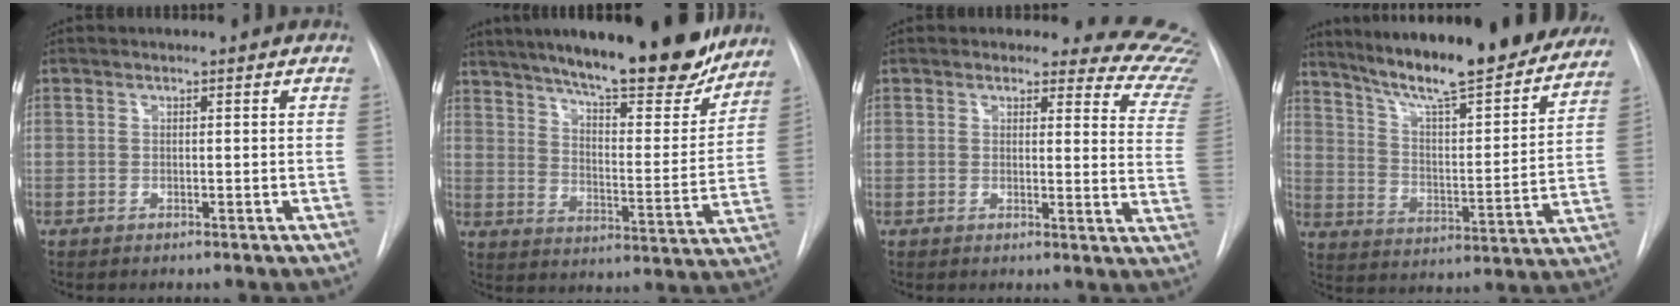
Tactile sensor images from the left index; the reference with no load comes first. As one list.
[{"total": 24.7, "force": [20.4, 4.6, 13.2], "torque": [-0.204, -0.017, 0.276]}, {"total": 12.7, "force": [12.3, 2.9, 1.4], "torque": [0.034, -0.103, 0.086]}, {"total": 24.0, "force": [21.0, 2.4, 11.3], "torque": [-0.185, -0.032, 0.306]}]